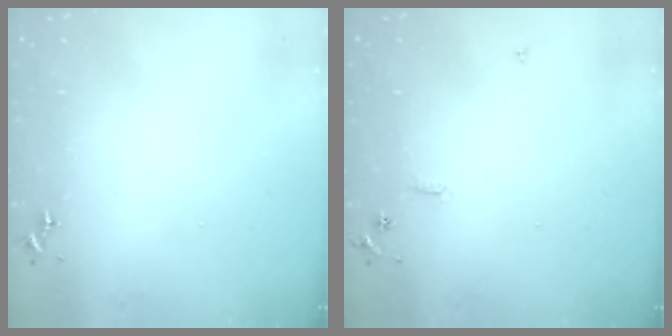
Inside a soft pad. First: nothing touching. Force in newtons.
{"total": 5.6, "press": 5.6, "slide": 0.6}